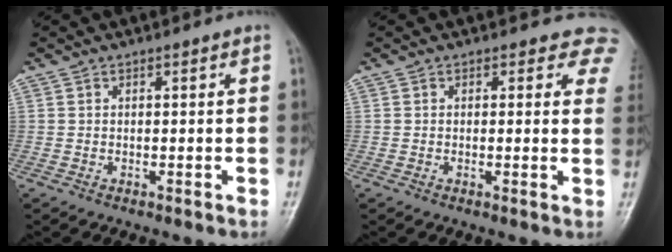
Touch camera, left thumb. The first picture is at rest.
{"total": 5.2, "force": [3.9, 3.0, 1.5], "torque": [0.024, -0.010, 0.014]}